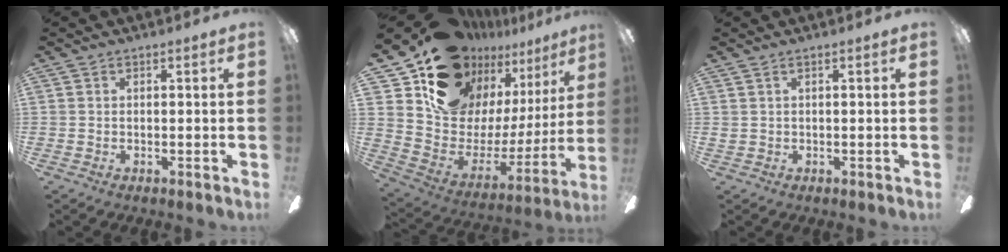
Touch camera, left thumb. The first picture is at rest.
{"total": 21.1, "force": [15.5, 12.0, 7.8], "torque": [-0.133, -0.109, 0.296]}
{"total": 0.8, "force": [0.2, 0.4, 0.6], "torque": [-0.013, 0.003, 0.004]}